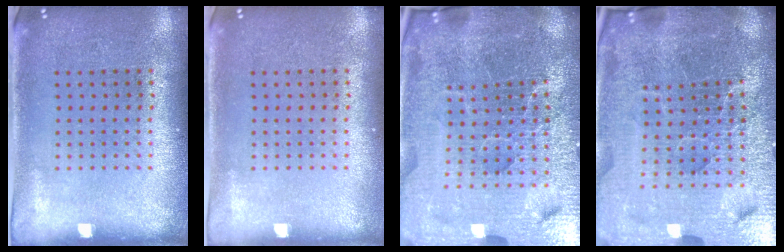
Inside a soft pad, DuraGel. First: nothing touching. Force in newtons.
{"total": 0.0}
{"total": 6.8, "press": 6.0, "slide": 3.2}
{"total": 6.8, "press": 6.0, "slide": 3.2}